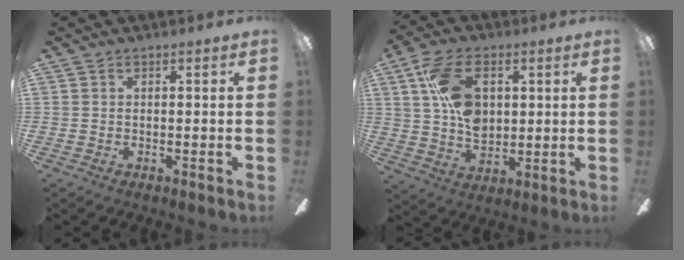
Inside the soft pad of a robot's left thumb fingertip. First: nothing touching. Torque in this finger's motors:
{"motor_torque": [1.53, 1.53, 1.30, -0.37, 0.41]}